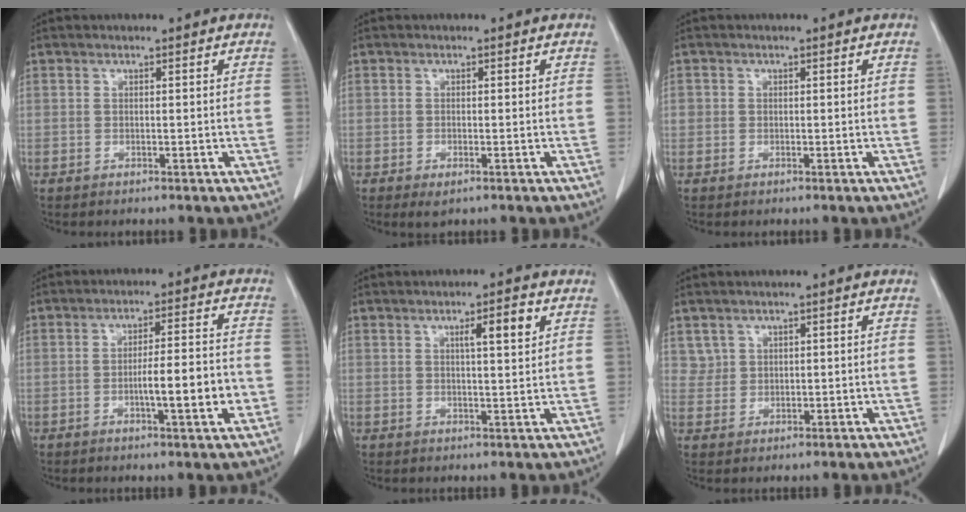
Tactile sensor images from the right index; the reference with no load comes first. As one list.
[{"total": 1.7, "force": [-0.9, 0.7, 1.3], "torque": [-0.020, -0.003, -0.006]}, {"total": 1.0, "force": [0.0, 1.0, 0.1], "torque": [0.010, 0.006, -0.001]}, {"total": 7.6, "force": [-2.0, 0.5, 7.3], "torque": [-0.110, 0.005, -0.029]}, {"total": 4.1, "force": [1.8, 0.3, 3.6], "torque": [-0.058, -0.001, 0.029]}, {"total": 2.3, "force": [1.5, 1.8, -0.2], "torque": [0.017, 0.005, 0.024]}]